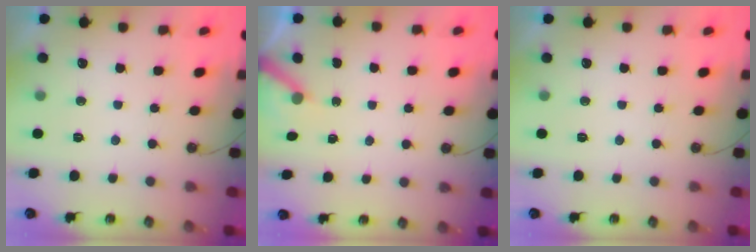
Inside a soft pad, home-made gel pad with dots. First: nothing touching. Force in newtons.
{"total": 3.7, "press": 3.7, "slide": 0.3}
{"total": 0.0}